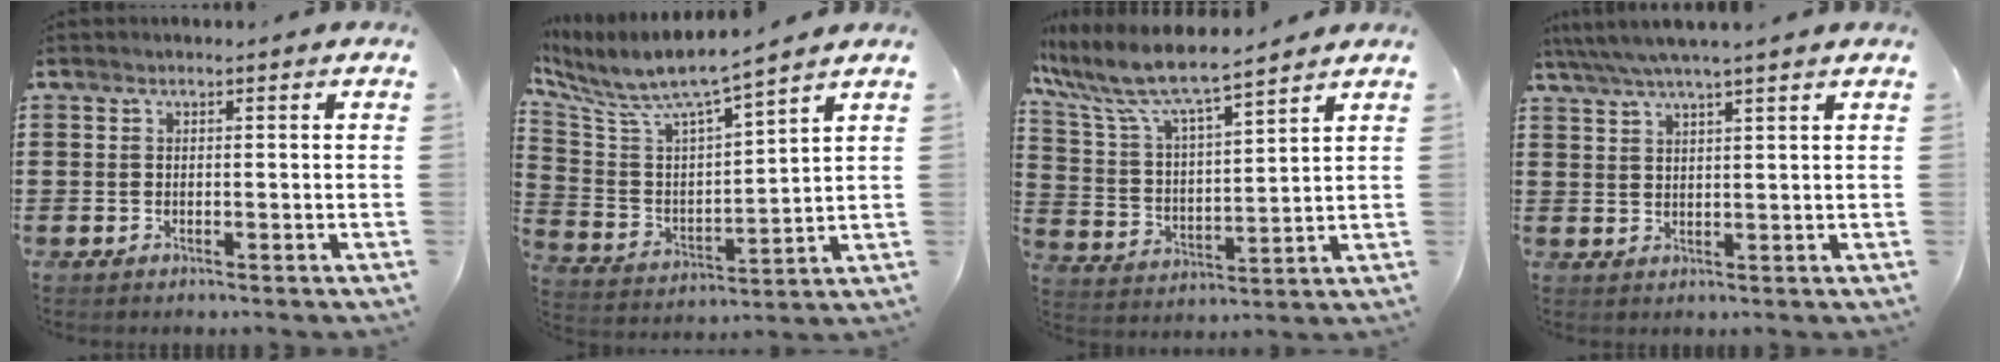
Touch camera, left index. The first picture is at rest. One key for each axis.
{"total": 7.0, "fx": 6.3, "fy": 0.7, "fz": 3.0, "tx": -0.093, "ty": -0.048, "tz": 0.102}
{"total": 8.0, "fx": 7.0, "fy": 1.0, "fz": 3.6, "tx": -0.103, "ty": -0.039, "tz": 0.117}
{"total": 3.7, "fx": 3.1, "fy": -0.3, "fz": 2.0, "tx": -0.048, "ty": -0.008, "tz": 0.056}